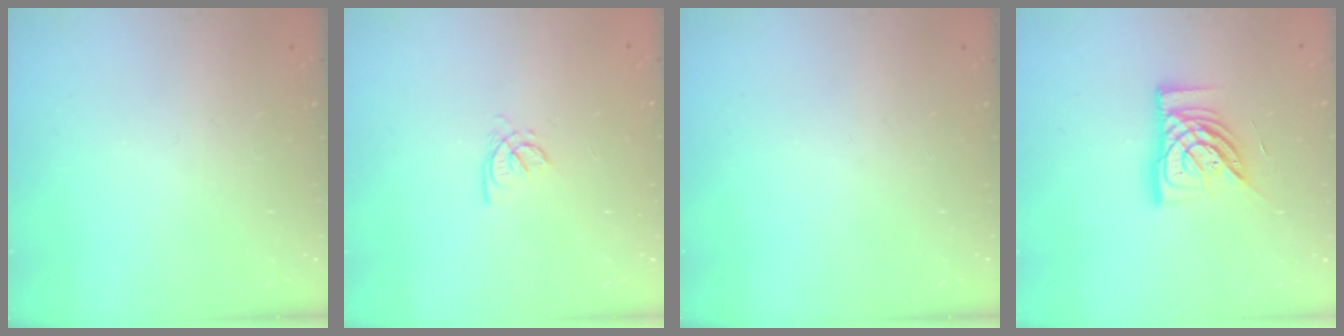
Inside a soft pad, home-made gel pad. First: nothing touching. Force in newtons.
{"total": 1.6, "press": 1.6, "slide": 0.3}
{"total": 0.0}
{"total": 14.5, "press": 14.5, "slide": 1.0}